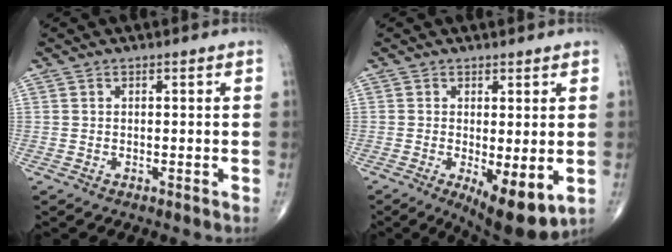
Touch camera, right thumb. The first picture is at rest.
{"total": 9.2, "force": [-2.0, 3.0, 8.4], "torque": [-0.121, -0.025, -0.022]}